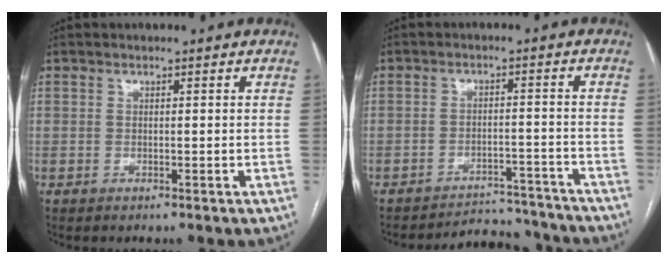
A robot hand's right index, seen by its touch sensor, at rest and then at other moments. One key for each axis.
{"total": 10.0, "fx": -9.8, "fy": 1.7, "fz": -0.3, "tx": 0.017, "ty": 0.020, "tz": -0.128}